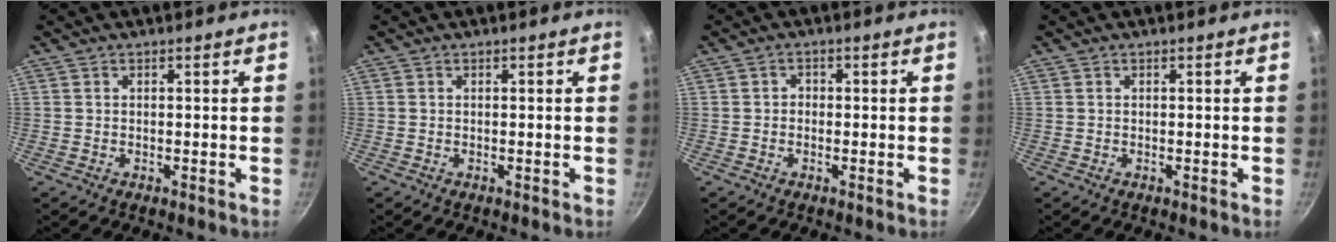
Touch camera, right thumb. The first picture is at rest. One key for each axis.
{"total": 0.0}
{"total": 1.2, "fx": -0.4, "fy": 1.0, "fz": 0.4, "tx": -0.004, "ty": 0.003, "tz": -0.010}
{"total": 0.0}